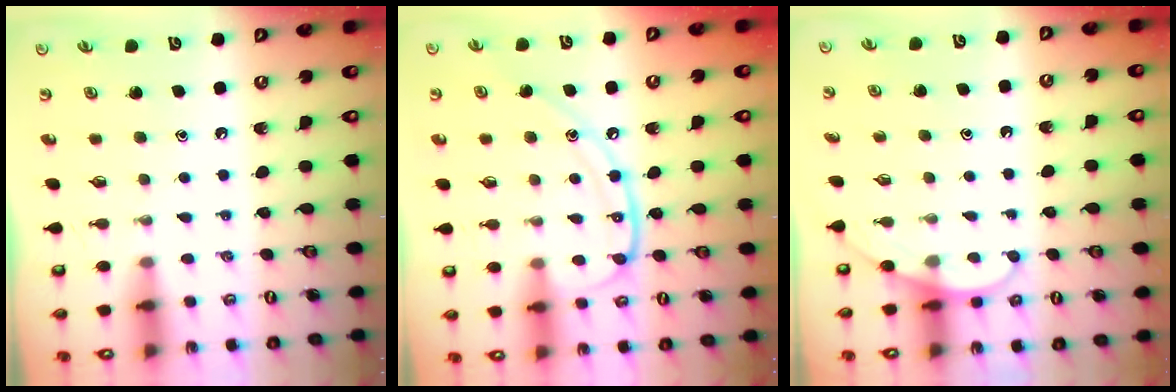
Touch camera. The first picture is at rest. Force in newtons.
{"total": 13.7, "press": 13.6, "slide": 1.6}
{"total": 4.6, "press": 4.5, "slide": 0.4}